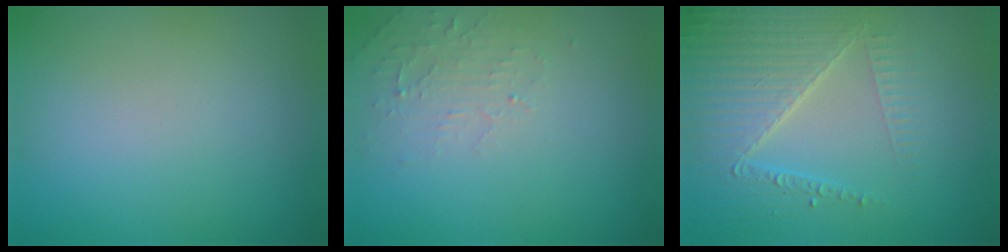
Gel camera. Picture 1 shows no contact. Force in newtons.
{"total": 2.0, "press": 1.9, "slide": 0.4}
{"total": 4.7, "press": 4.2, "slide": 2.1}